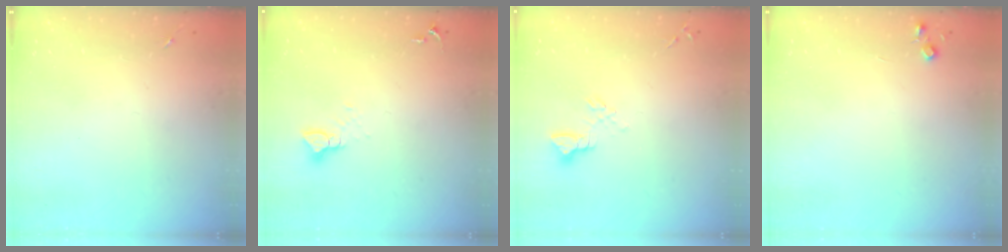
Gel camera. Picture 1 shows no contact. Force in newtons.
{"total": 3.9, "press": 3.9, "slide": 0.4}
{"total": 5.1, "press": 5.1, "slide": 0.4}
{"total": 4.4, "press": 4.3, "slide": 0.5}